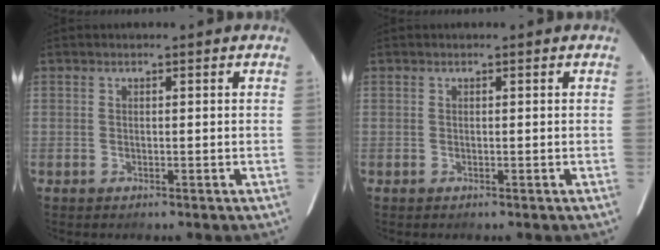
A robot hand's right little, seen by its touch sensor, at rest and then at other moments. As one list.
[{"total": 0.0}]